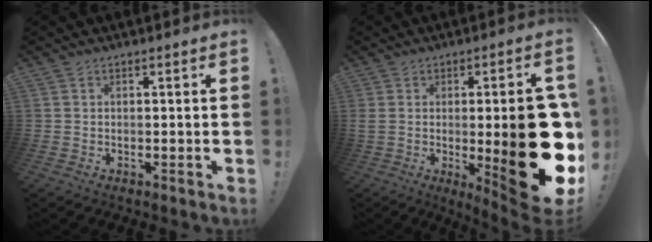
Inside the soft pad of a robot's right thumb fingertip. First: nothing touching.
{"total": 24.0, "force": [-2.0, 6.6, 23.0], "torque": [-0.290, -0.010, -0.010]}